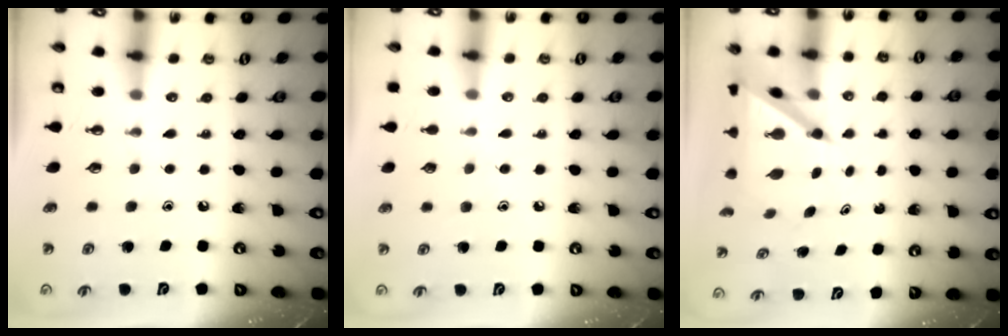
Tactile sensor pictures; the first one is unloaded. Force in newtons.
{"total": 4.4, "press": 4.4, "slide": 0.5}
{"total": 6.6, "press": 6.5, "slide": 0.6}